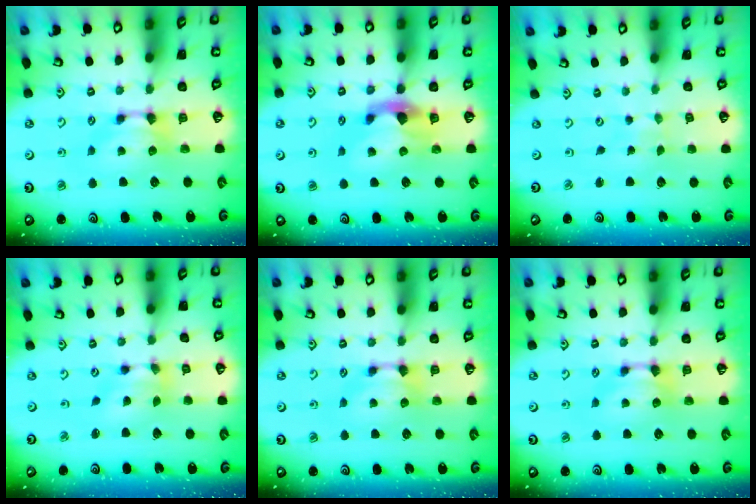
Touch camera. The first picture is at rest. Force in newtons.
{"total": 2.8, "press": 2.5, "slide": 1.3}
{"total": 5.7, "press": 5.7, "slide": 0.3}
{"total": 3.7, "press": 3.3, "slide": 1.6}
{"total": 0.0}
{"total": 0.0}